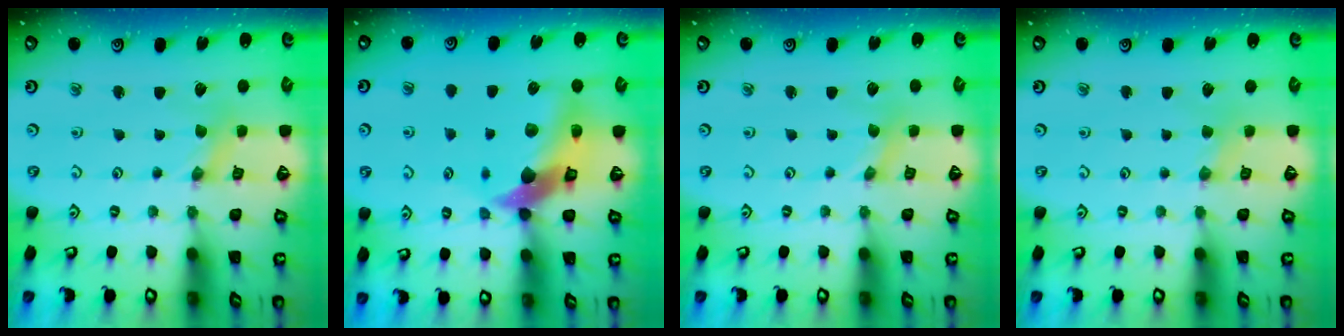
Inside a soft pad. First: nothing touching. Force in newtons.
{"total": 13.7, "press": 13.6, "slide": 1.9}
{"total": 0.0}
{"total": 1.8, "press": 1.8, "slide": 0.3}